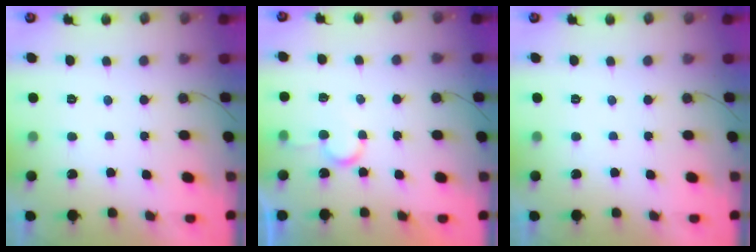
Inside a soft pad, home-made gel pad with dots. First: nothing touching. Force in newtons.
{"total": 5.2, "press": 5.2, "slide": 0.3}
{"total": 0.0}